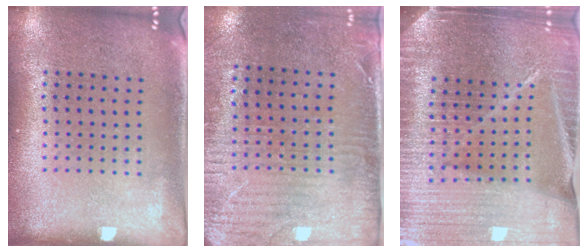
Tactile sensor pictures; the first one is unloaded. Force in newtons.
{"total": 3.1, "press": 2.6, "slide": 1.6}
{"total": 5.3, "press": 4.7, "slide": 2.4}